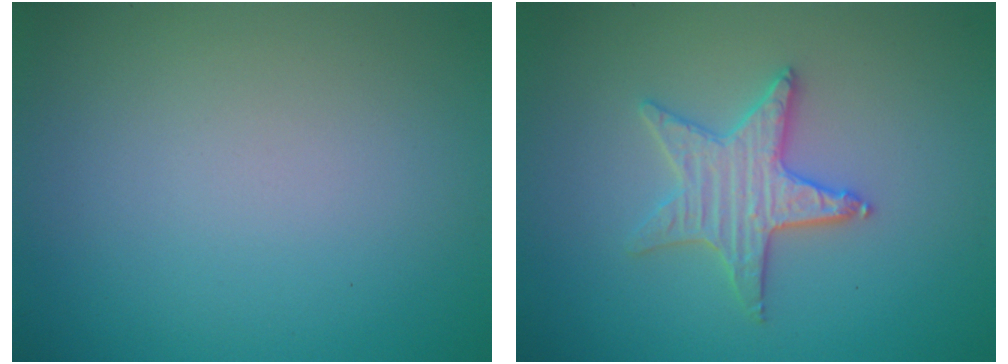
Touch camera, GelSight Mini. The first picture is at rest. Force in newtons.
{"total": 3.1, "press": 3.1, "slide": 0.5}